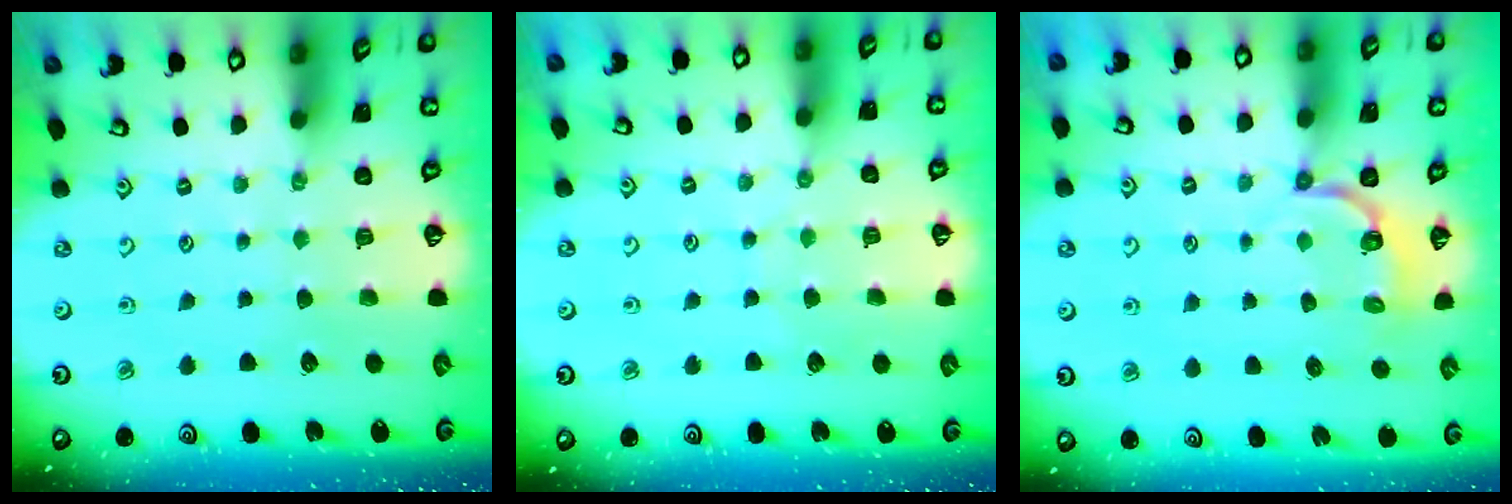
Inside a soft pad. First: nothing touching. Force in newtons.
{"total": 3.7, "press": 3.6, "slide": 0.5}
{"total": 4.2, "press": 3.2, "slide": 2.7}